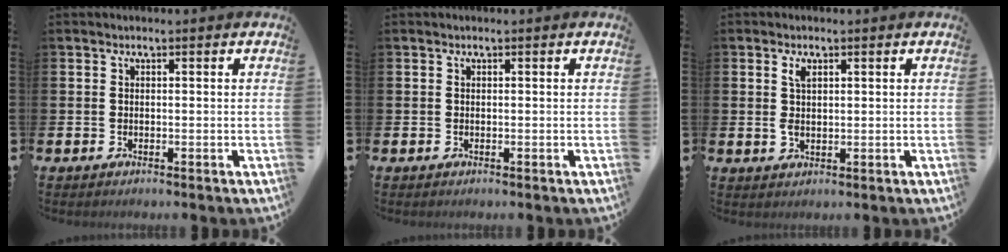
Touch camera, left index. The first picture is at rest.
{"total": 0.0}
{"total": 2.5, "force": [1.2, 1.2, 1.8], "torque": [-0.024, -0.001, 0.017]}